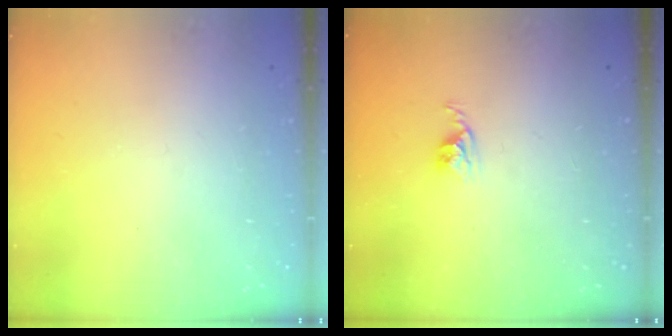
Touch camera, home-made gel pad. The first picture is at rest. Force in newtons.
{"total": 2.5, "press": 2.5, "slide": 0.4}